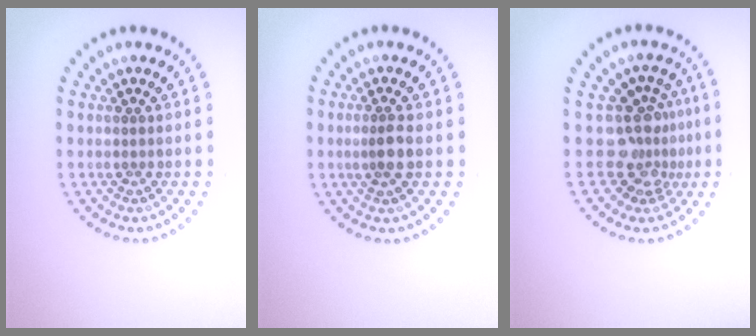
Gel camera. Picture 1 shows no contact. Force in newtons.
{"total": 1.9, "press": 1.7, "slide": 0.9}
{"total": 3.6, "press": 2.4, "slide": 2.6}